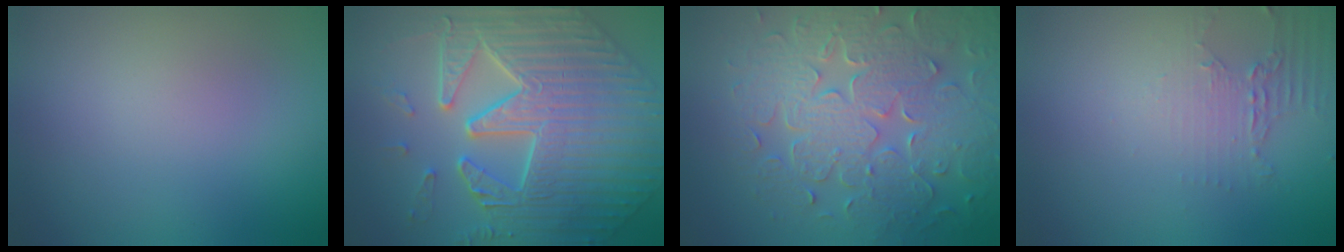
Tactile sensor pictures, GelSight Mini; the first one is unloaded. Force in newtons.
{"total": 8.9, "press": 7.2, "slide": 5.3}
{"total": 8.8, "press": 6.1, "slide": 6.3}
{"total": 2.1, "press": 1.5, "slide": 1.4}